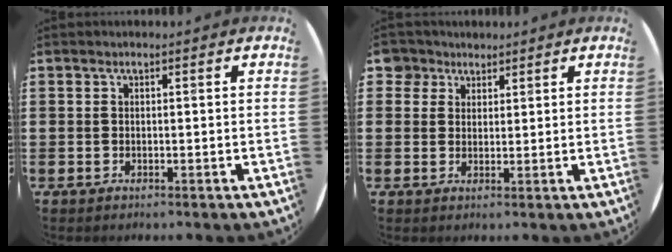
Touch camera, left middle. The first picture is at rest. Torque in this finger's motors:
{"motor_torque": [0.01, 0.01, -0.04, 0.00]}